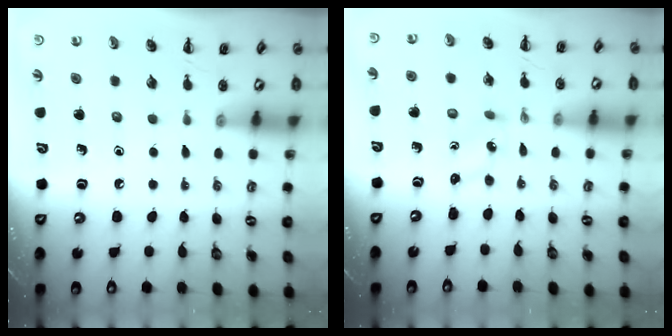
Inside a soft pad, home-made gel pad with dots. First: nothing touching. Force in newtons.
{"total": 1.0, "press": 0.9, "slide": 0.3}